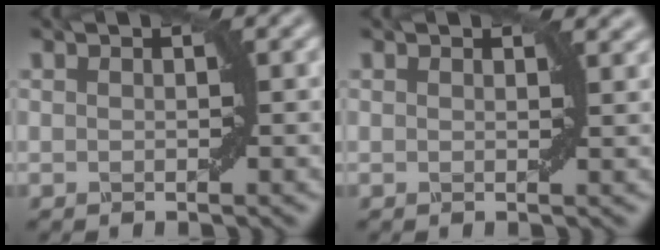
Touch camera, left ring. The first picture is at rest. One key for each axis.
{"total": 1.4, "fx": 1.2, "fy": 0.5, "fz": 0.4, "tx": -0.006, "ty": -0.002, "tz": 0.015}